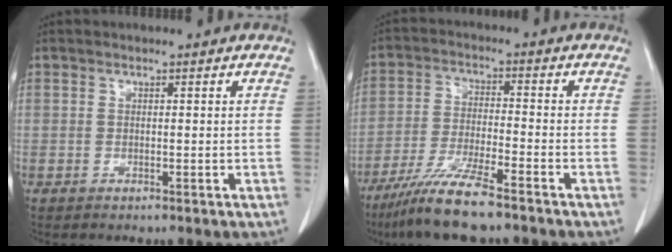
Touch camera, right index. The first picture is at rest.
{"total": 9.3, "force": [-7.2, 0.4, 5.8], "torque": [-0.116, -0.028, -0.136]}